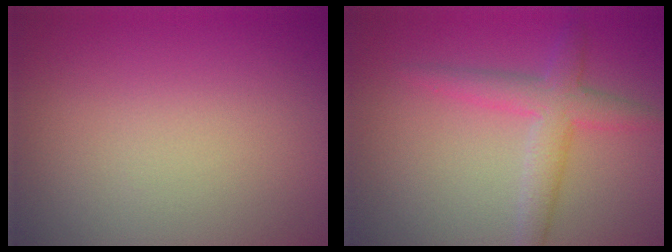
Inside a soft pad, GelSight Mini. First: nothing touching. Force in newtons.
{"total": 3.5, "press": 3.5, "slide": 0.0}